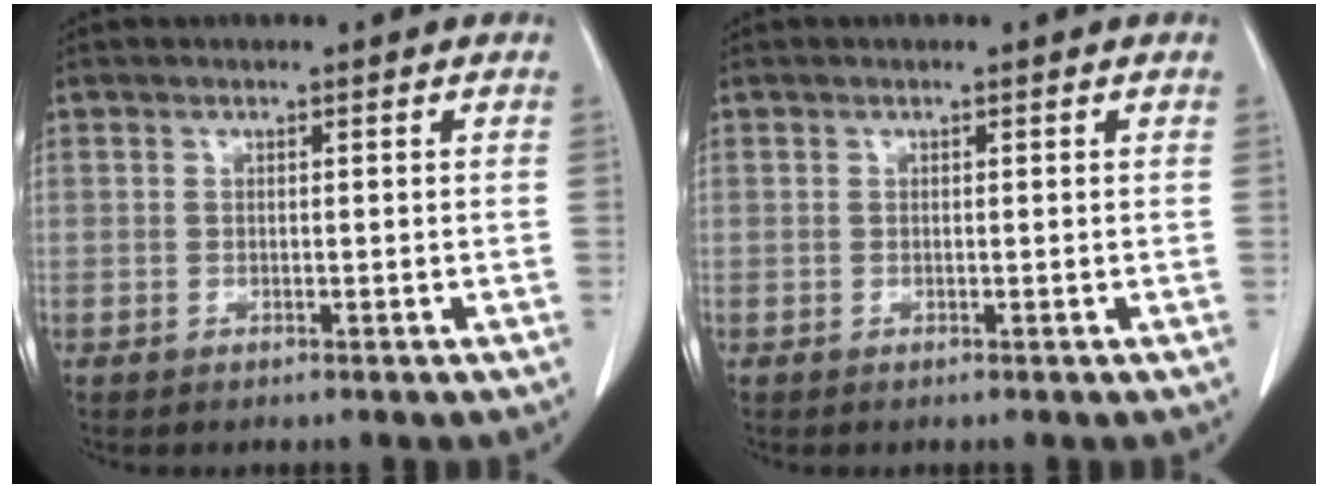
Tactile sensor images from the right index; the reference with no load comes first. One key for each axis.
{"total": 0.0}